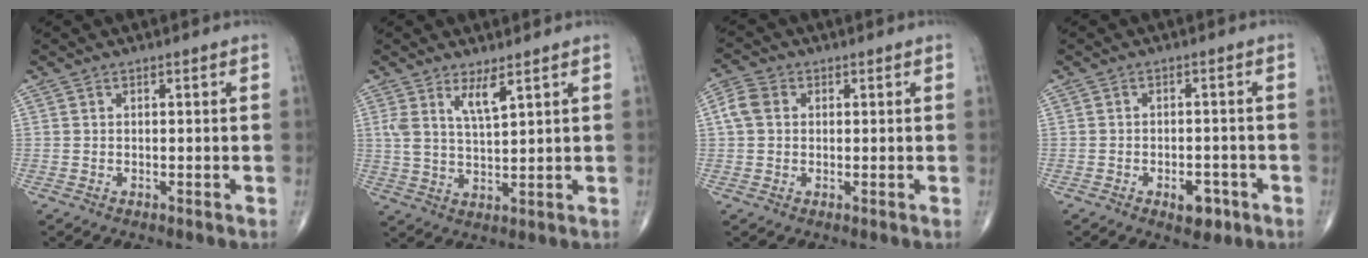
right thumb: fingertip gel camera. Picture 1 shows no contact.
{"total": 5.3, "force": [3.0, 1.2, 4.2], "torque": [-0.080, -0.026, 0.065]}
{"total": 4.4, "force": [0.7, 3.5, 2.5], "torque": [-0.053, 0.012, 0.007]}
{"total": 4.5, "force": [-2.2, 2.5, 3.0], "torque": [-0.024, 0.010, -0.027]}